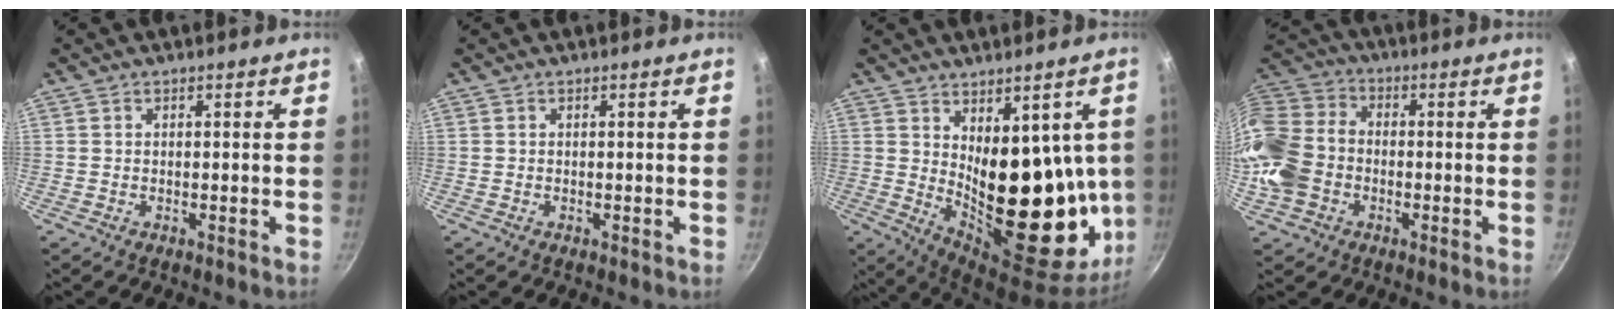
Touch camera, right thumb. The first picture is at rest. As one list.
[{"total": 0.0}, {"total": 21.5, "force": [2.4, 11.2, 18.2], "torque": [-0.211, -0.064, 0.060]}, {"total": 16.1, "force": [-3.7, 12.6, 9.3], "torque": [-0.187, 0.037, -0.087]}]